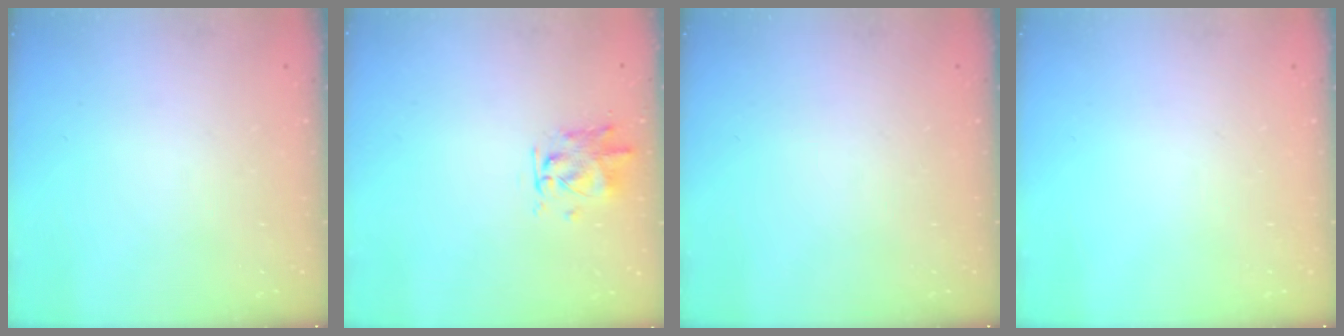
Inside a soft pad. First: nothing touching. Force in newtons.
{"total": 3.9, "press": 3.9, "slide": 0.2}
{"total": 0.0}
{"total": 0.0}